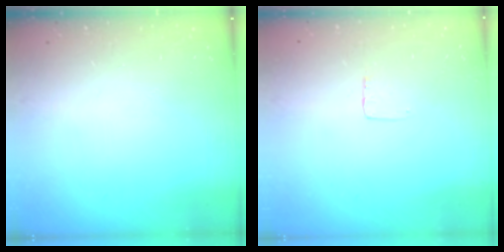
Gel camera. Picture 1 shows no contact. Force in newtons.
{"total": 3.0, "press": 3.0, "slide": 0.2}